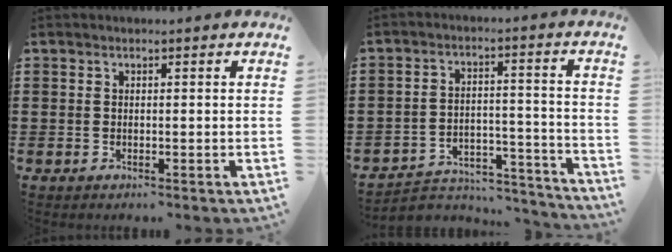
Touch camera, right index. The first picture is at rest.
{"total": 4.4, "force": [-4.1, 1.4, 0.8], "torque": [-0.018, 0.005, -0.084]}